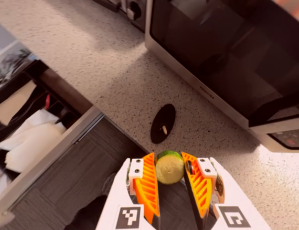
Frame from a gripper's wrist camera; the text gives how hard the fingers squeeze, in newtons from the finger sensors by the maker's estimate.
{"total": 8.3, "left": 8.1, "right": 8.5}